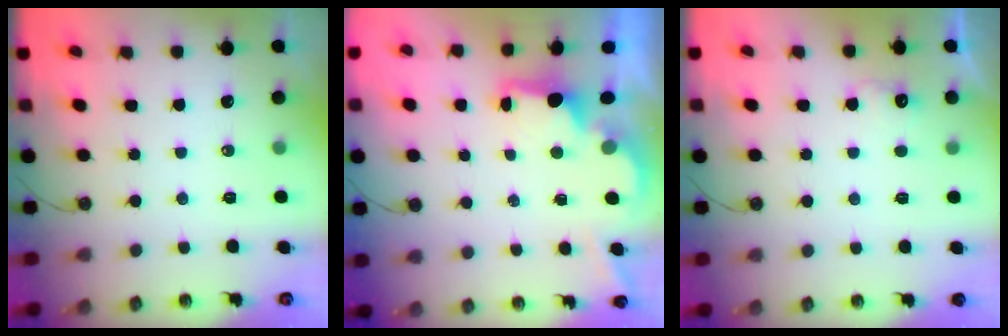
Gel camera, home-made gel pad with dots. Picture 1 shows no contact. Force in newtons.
{"total": 2.1, "press": 1.9, "slide": 0.8}
{"total": 5.7, "press": 5.5, "slide": 1.3}